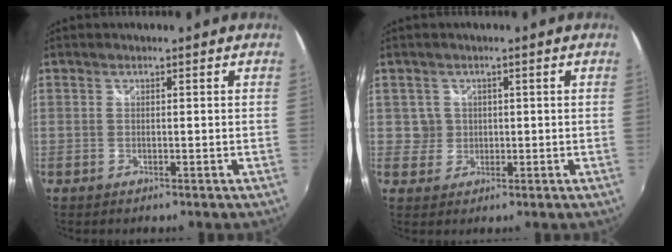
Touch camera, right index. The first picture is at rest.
{"total": 2.9, "force": [0.4, 2.8, 0.0], "torque": [0.010, 0.012, 0.007]}